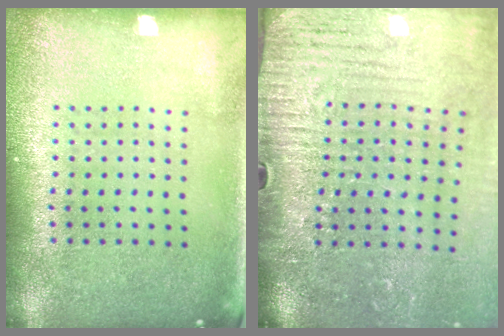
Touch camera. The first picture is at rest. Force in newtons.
{"total": 4.1, "press": 3.7, "slide": 2.0}